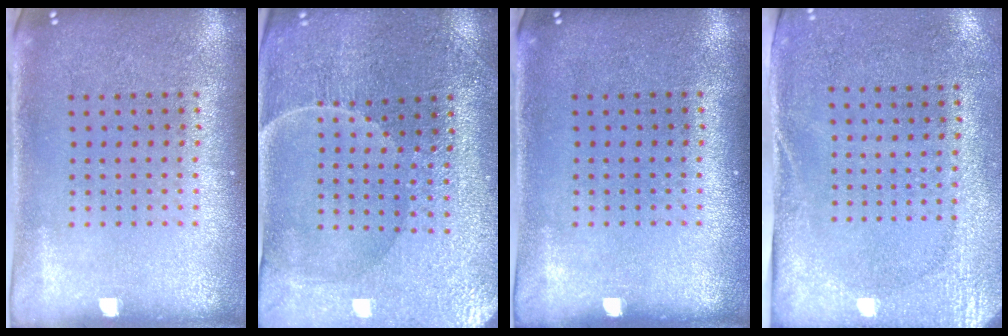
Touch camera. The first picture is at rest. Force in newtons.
{"total": 1.9, "press": 1.9, "slide": 0.2}
{"total": 0.0}
{"total": 2.7, "press": 2.1, "slide": 1.6}